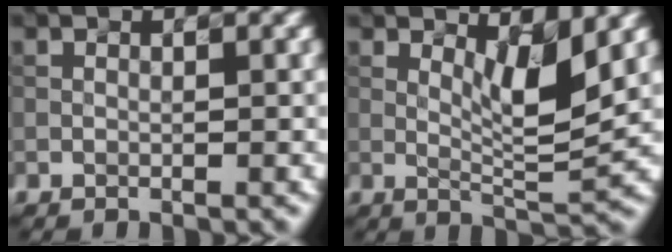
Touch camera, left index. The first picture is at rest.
{"total": 3.8, "force": [1.6, 0.6, 3.4], "torque": [-0.060, -0.012, 0.040]}